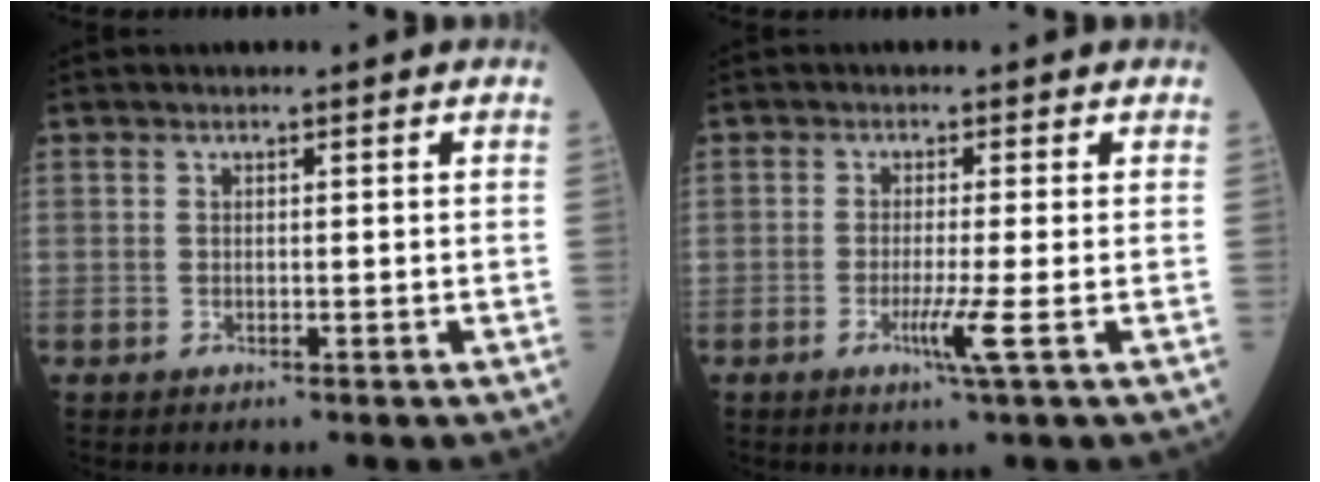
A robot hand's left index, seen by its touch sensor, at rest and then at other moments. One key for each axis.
{"total": 3.5, "fx": -1.3, "fy": -1.0, "fz": 3.1, "tx": -0.067, "ty": -0.011, "tz": -0.026}